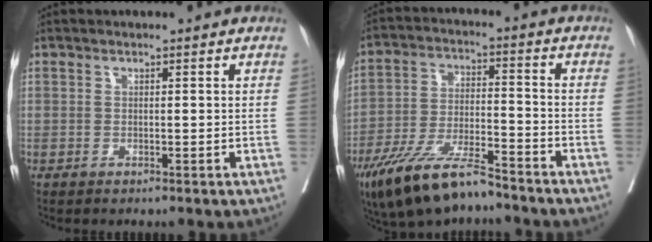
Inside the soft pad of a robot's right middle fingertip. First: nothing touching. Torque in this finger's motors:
{"motor_torque": [1.08, -1.06, 0.23, 0.09]}